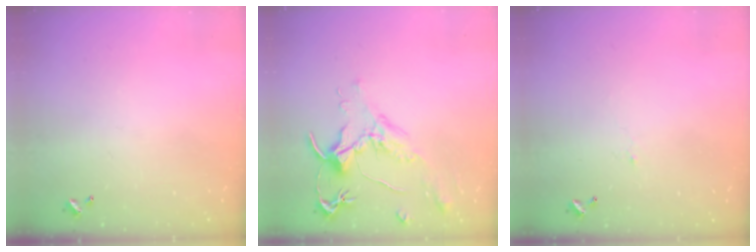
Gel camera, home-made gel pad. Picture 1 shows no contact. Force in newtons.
{"total": 1.6, "press": 1.4, "slide": 0.7}
{"total": 0.8, "press": 0.7, "slide": 0.5}